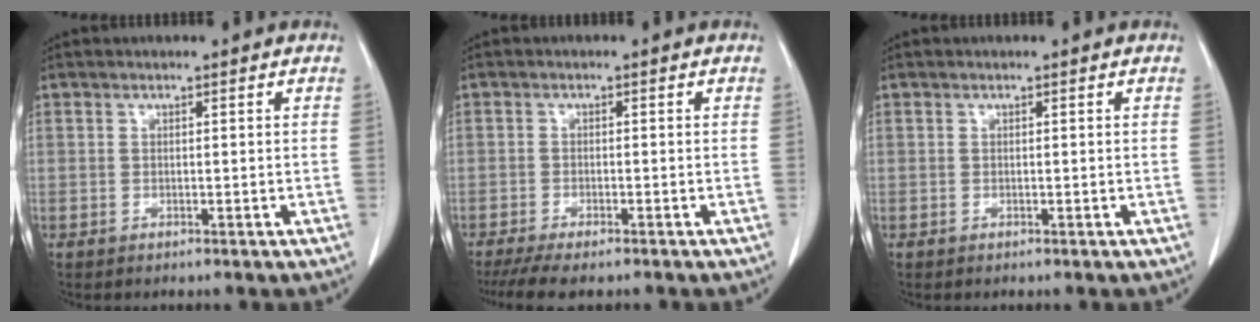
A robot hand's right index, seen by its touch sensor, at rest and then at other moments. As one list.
[{"total": 7.2, "force": [-5.5, 2.1, 4.2], "torque": [-0.070, -0.012, -0.087]}, {"total": 0.0}]